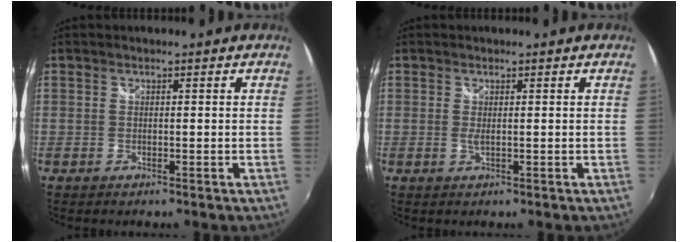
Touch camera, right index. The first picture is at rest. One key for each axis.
{"total": 0.8, "fx": 0.1, "fy": 0.0, "fz": 0.8, "tx": -0.017, "ty": -0.001, "tz": 0.002}